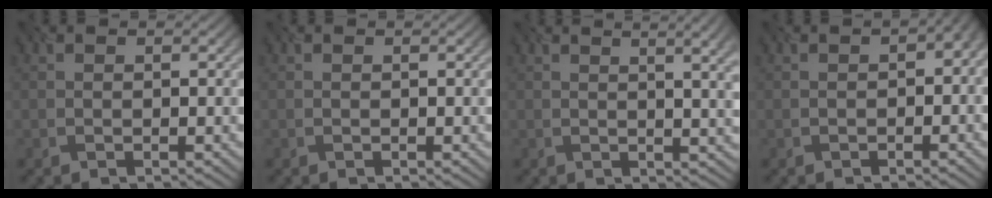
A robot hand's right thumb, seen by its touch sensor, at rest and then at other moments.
{"total": 0.0}
{"total": 7.1, "force": [2.2, 2.5, 6.2], "torque": [-0.050, 0.030, 0.018]}
{"total": 4.0, "force": [-0.9, 2.3, 3.2], "torque": [-0.025, 0.007, 0.003]}